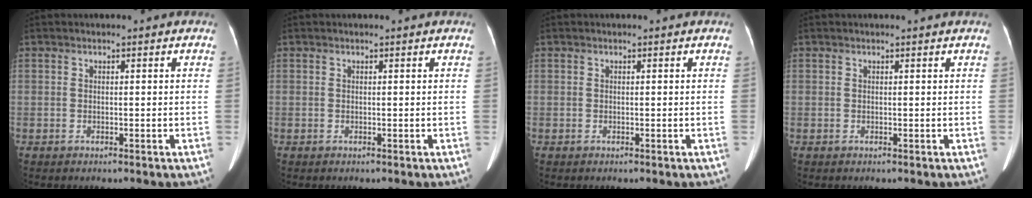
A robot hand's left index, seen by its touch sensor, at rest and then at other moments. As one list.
[{"total": 0.0}, {"total": 0.0}, {"total": 0.9, "force": [0.8, -0.1, 0.3], "torque": [-0.007, 0.002, 0.014]}]